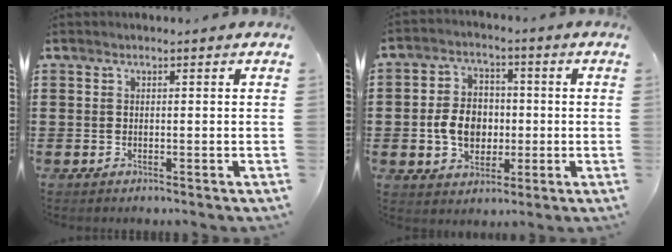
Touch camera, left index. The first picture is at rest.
{"total": 7.3, "force": [-0.8, 5.6, 4.6], "torque": [-0.107, 0.005, -0.020]}